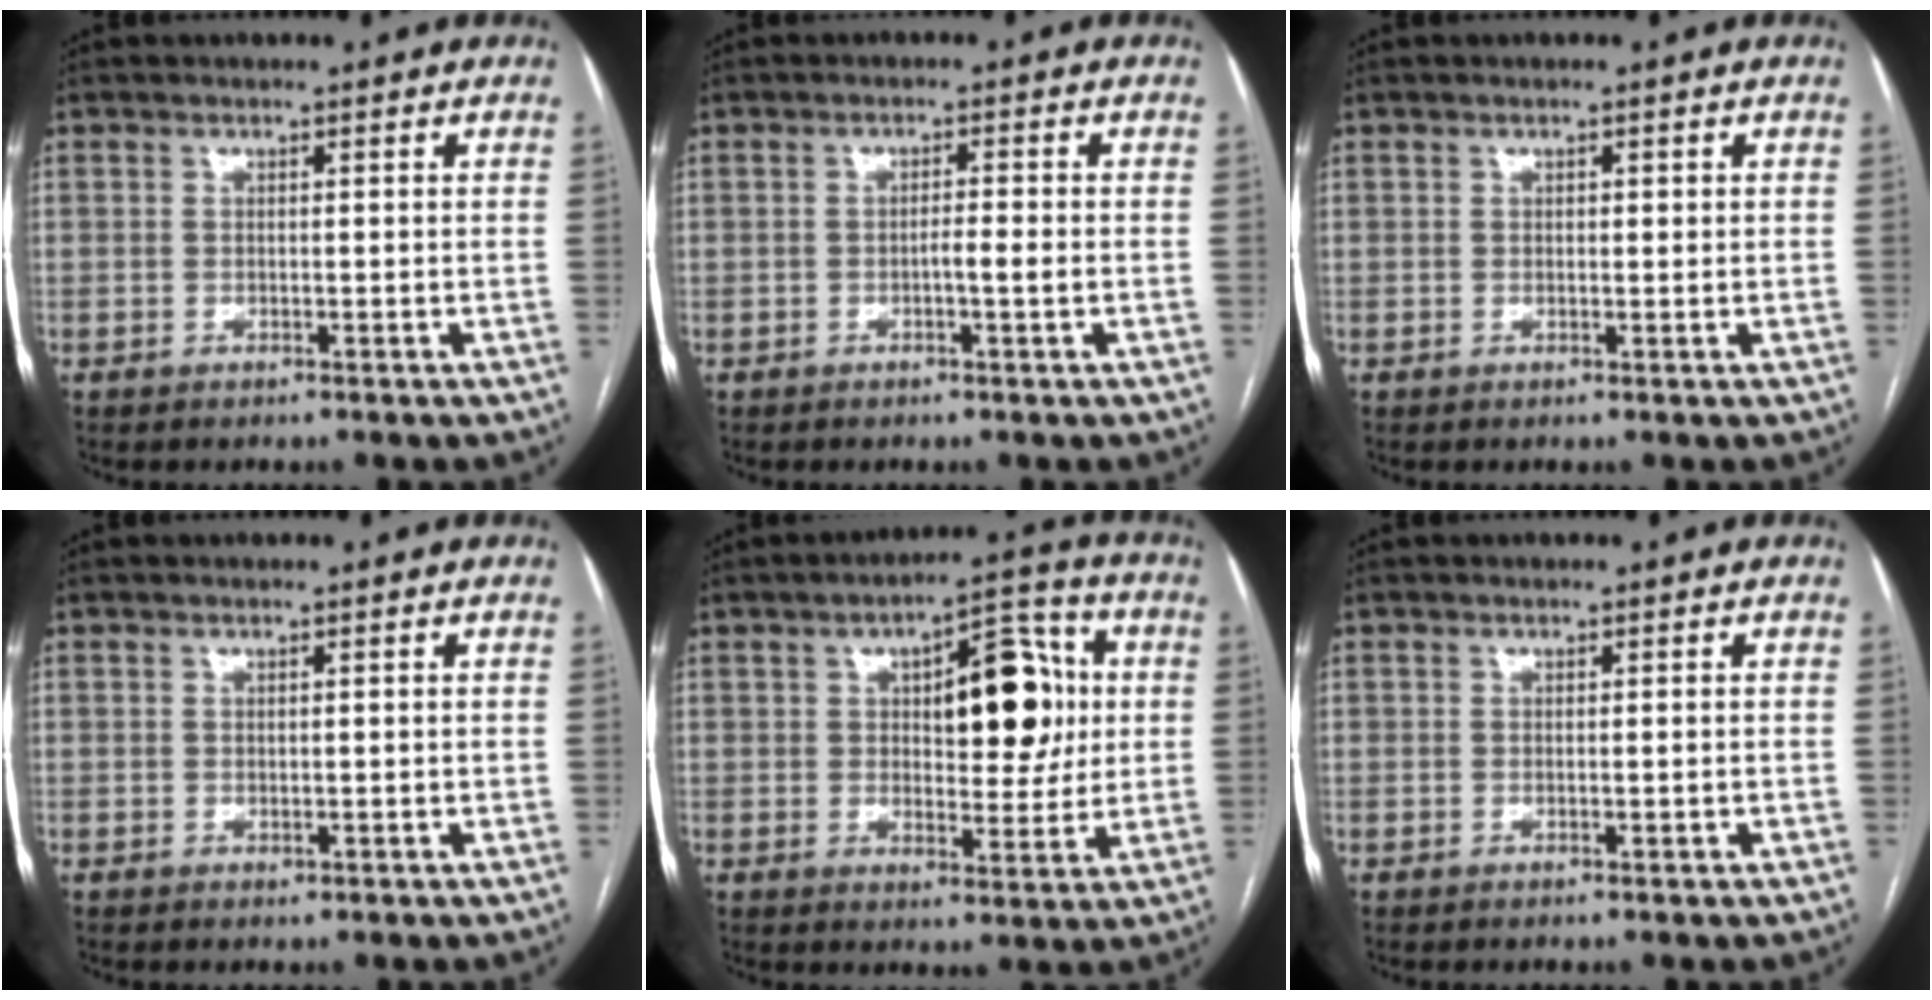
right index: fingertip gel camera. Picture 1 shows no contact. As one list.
[{"total": 2.1, "force": [-0.6, 0.0, 2.0], "torque": [-0.031, 0.002, -0.012]}, {"total": 0.8, "force": [0.2, 0.4, 0.6], "torque": [-0.007, 0.001, 0.003]}, {"total": 0.5, "force": [0.0, 0.4, 0.3], "torque": [-0.003, -0.001, 0.003]}, {"total": 12.4, "force": [2.4, 5.0, 11.1], "torque": [-0.145, 0.028, 0.039]}, {"total": 0.6, "force": [-0.1, 0.3, 0.5], "torque": [-0.009, 0.001, 0.001]}]